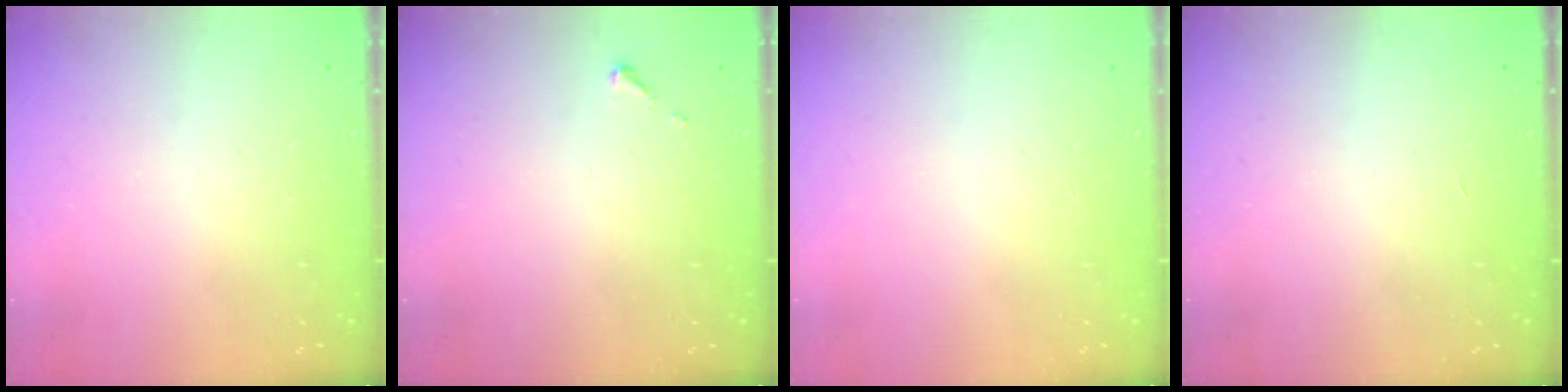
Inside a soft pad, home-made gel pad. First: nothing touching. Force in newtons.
{"total": 2.6, "press": 2.6, "slide": 0.3}
{"total": 0.0}
{"total": 1.6, "press": 1.6, "slide": 0.1}